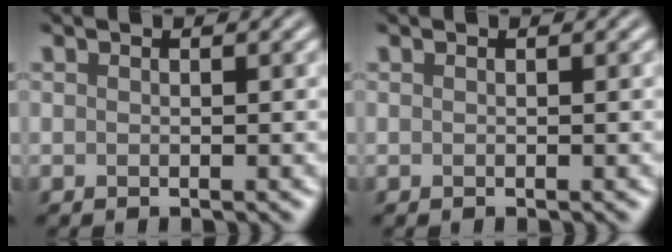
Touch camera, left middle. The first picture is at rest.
{"total": 0.0}